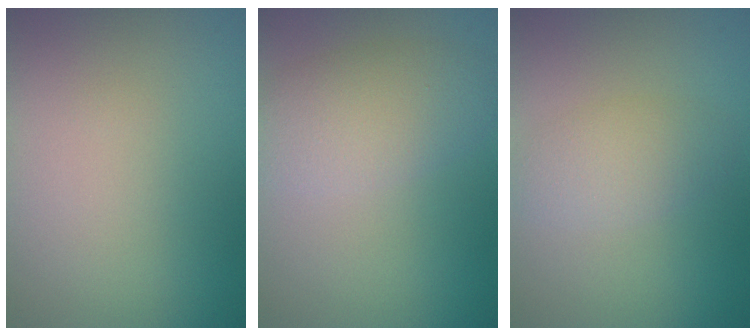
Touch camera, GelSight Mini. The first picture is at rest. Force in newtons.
{"total": 4.5, "press": 4.5, "slide": 0.2}
{"total": 2.7, "press": 2.7, "slide": 0.1}